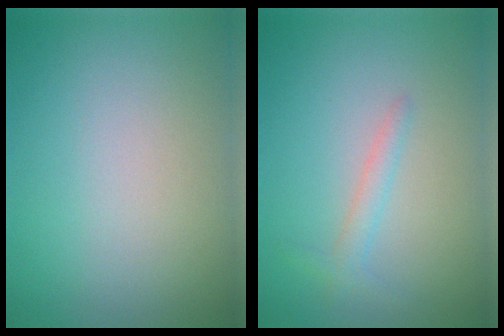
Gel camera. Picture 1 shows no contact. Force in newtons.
{"total": 1.4, "press": 1.4, "slide": 0.1}